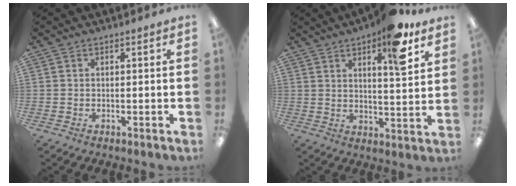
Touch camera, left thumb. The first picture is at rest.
{"total": 12.2, "force": [7.7, 3.5, 8.8], "torque": [-0.114, -0.036, 0.121]}